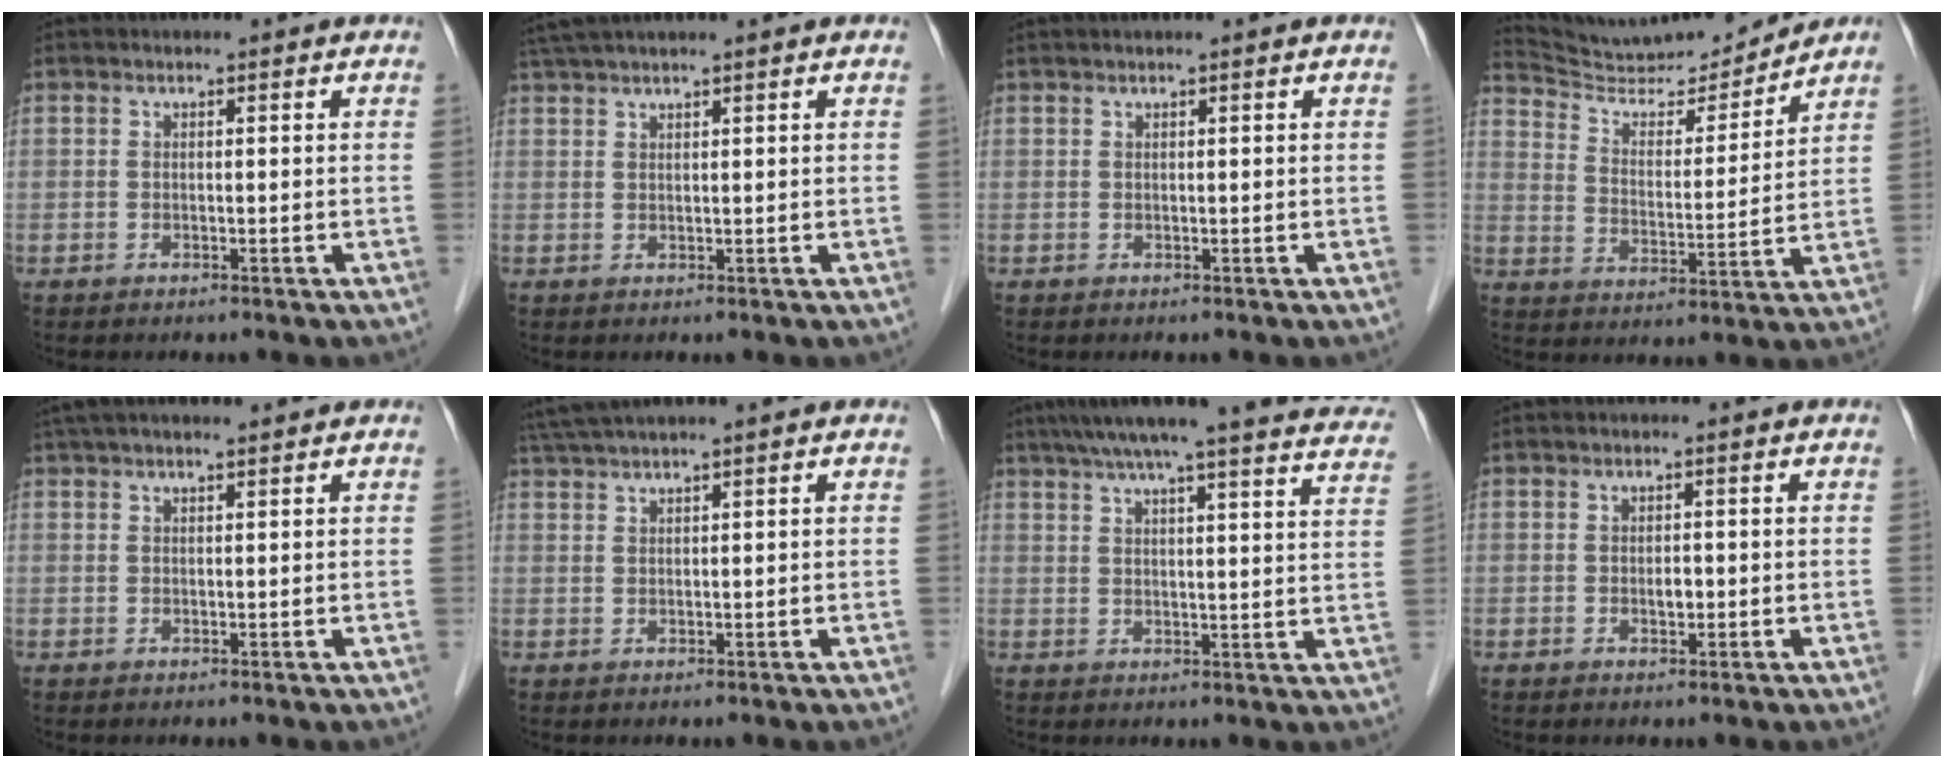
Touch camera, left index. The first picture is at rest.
{"total": 4.6, "force": [3.9, -0.5, 2.5], "torque": [-0.046, 0.032, 0.076]}
{"total": 0.6, "force": [0.4, -0.1, 0.4], "torque": [-0.010, 0.008, 0.013]}
{"total": 13.3, "force": [13.0, 1.4, 2.3], "torque": [-0.046, 0.001, 0.218]}
{"total": 7.2, "force": [6.1, 0.7, 3.8], "torque": [-0.062, 0.036, 0.095]}
{"total": 5.1, "force": [4.2, -1.0, 2.6], "torque": [-0.053, 0.028, 0.086]}
{"total": 27.0, "force": [24.1, 1.4, 12.0], "torque": [-0.180, -0.033, 0.286]}
{"total": 1.3, "force": [-0.1, 0.7, 1.1], "torque": [-0.019, 0.000, 0.000]}